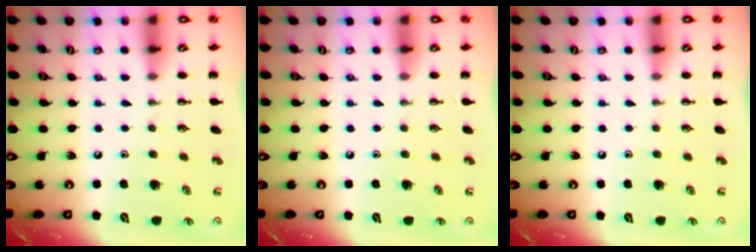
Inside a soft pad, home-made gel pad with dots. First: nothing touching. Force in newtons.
{"total": 0.0}
{"total": 0.0}